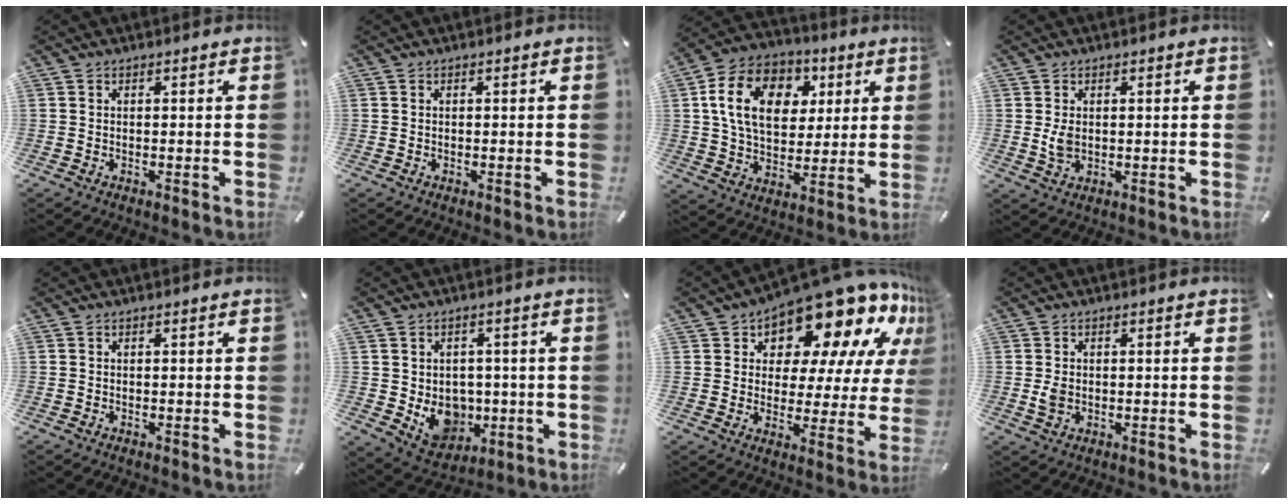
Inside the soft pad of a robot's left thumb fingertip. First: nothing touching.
{"total": 0.0}
{"total": 16.6, "force": [4.7, 12.4, 10.1], "torque": [-0.180, 0.002, 0.084]}
{"total": 3.7, "force": [0.3, 2.6, 2.6], "torque": [-0.050, -0.001, 0.003]}
{"total": 0.0}
{"total": 9.2, "force": [-0.8, 8.3, 3.9], "torque": [-0.058, 0.001, -0.003]}
{"total": 18.2, "force": [13.8, 7.9, 8.9], "torque": [-0.139, -0.113, 0.231]}
{"total": 2.7, "force": [-0.1, 2.1, 1.7], "torque": [-0.023, 0.001, -0.002]}